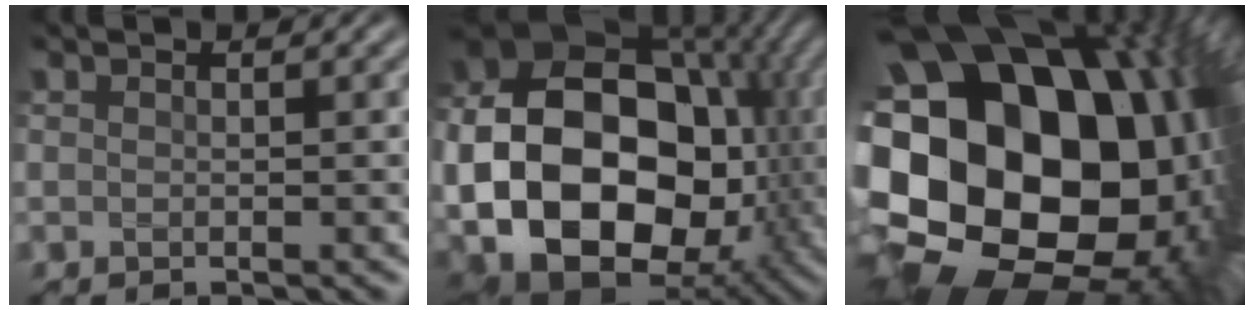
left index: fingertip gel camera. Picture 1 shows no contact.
{"total": 20.0, "force": [-3.1, 14.8, 13.1], "torque": [-0.247, -0.020, -0.033]}
{"total": 23.2, "force": [-0.2, 16.8, 16.0], "torque": [-0.303, -0.056, 0.001]}